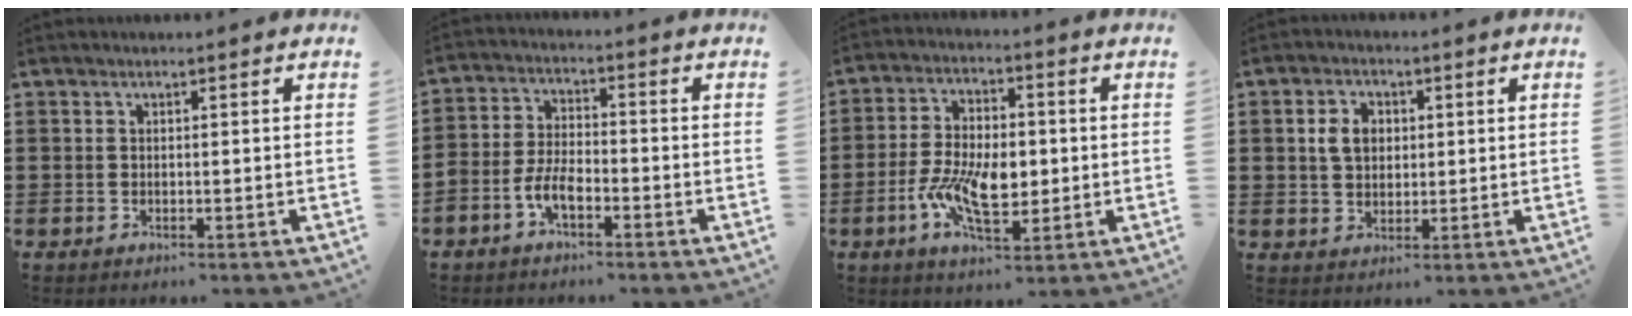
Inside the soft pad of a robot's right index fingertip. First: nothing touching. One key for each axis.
{"total": 4.5, "fx": -2.7, "fy": 2.0, "fz": 3.0, "tx": -0.080, "ty": 0.001, "tz": -0.058}
{"total": 9.5, "fx": -1.7, "fy": 4.9, "fz": 7.9, "tx": -0.161, "ty": 0.001, "tz": -0.034}
{"total": 4.2, "fx": 0.7, "fy": 3.2, "fz": 2.7, "tx": -0.062, "ty": 0.014, "tz": 0.010}